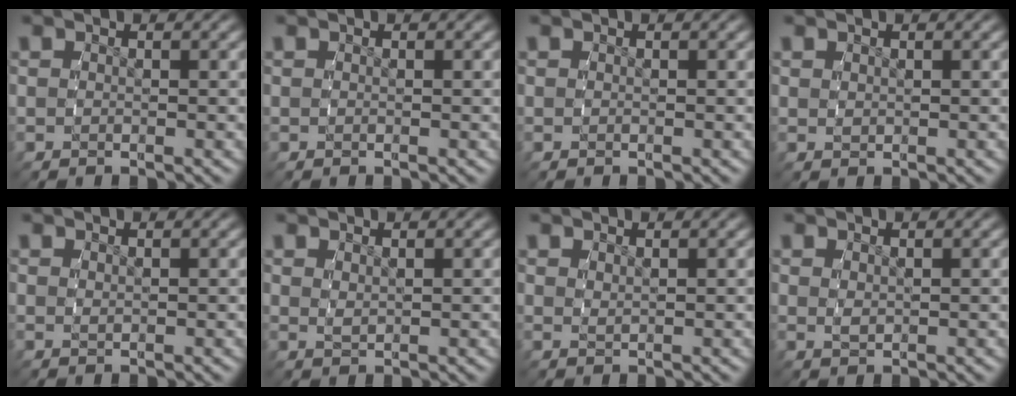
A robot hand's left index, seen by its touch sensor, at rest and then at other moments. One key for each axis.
{"total": 0.0}
{"total": 0.0}
{"total": 0.0}
{"total": 0.5, "fx": 0.3, "fy": -0.4, "fz": 0.1, "tx": -0.003, "ty": -0.004, "tz": 0.012}
{"total": 0.8, "fx": 0.7, "fy": -0.3, "fz": 0.3, "tx": -0.007, "ty": -0.006, "tz": 0.023}
{"total": 0.9, "fx": 0.7, "fy": -0.6, "fz": 0.0, "tx": 0.001, "ty": -0.003, "tz": 0.021}
{"total": 0.5, "fx": 0.3, "fy": -0.1, "fz": 0.4, "tx": -0.012, "ty": -0.007, "tz": 0.016}